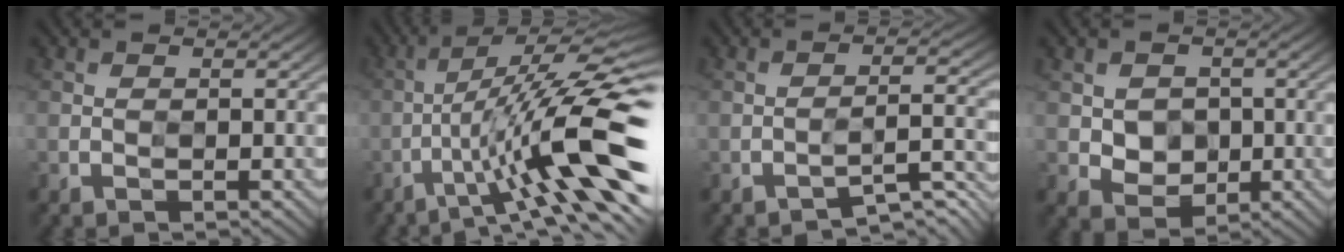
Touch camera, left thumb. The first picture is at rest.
{"total": 14.5, "force": [-4.2, 2.6, 13.7], "torque": [-0.198, 0.018, -0.059]}
{"total": 3.7, "force": [-3.2, 0.2, 1.9], "torque": [-0.005, 0.025, -0.055]}
{"total": 3.2, "force": [0.9, 3.1, 0.2], "torque": [-0.015, -0.002, 0.016]}